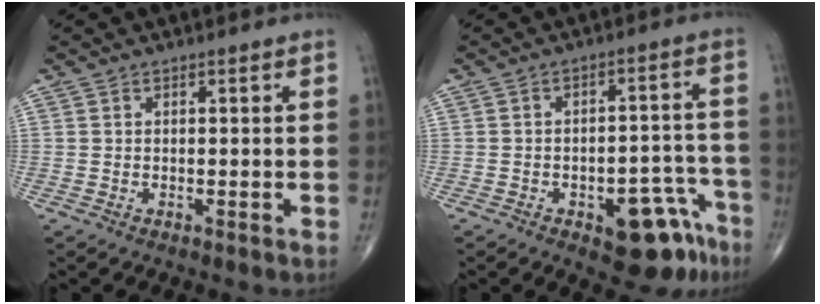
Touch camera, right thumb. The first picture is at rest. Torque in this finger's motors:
{"motor_torque": [3.85, 1.16, 0.59, -0.84, 0.02]}